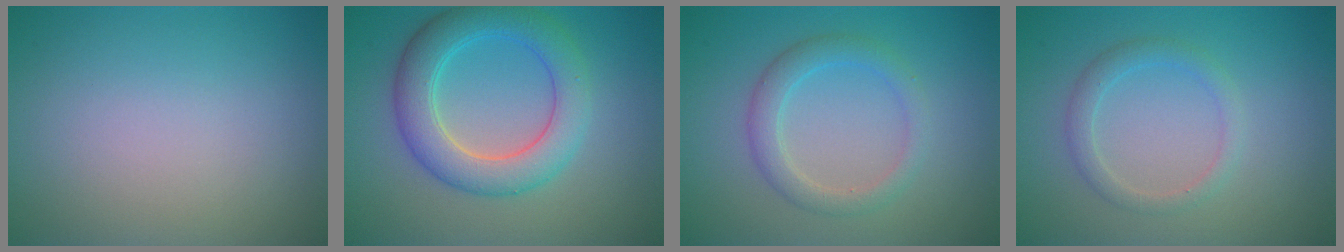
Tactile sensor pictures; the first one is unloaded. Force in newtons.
{"total": 5.8, "press": 5.8, "slide": 0.2}
{"total": 2.7, "press": 2.7, "slide": 0.2}
{"total": 1.9, "press": 1.9, "slide": 0.0}